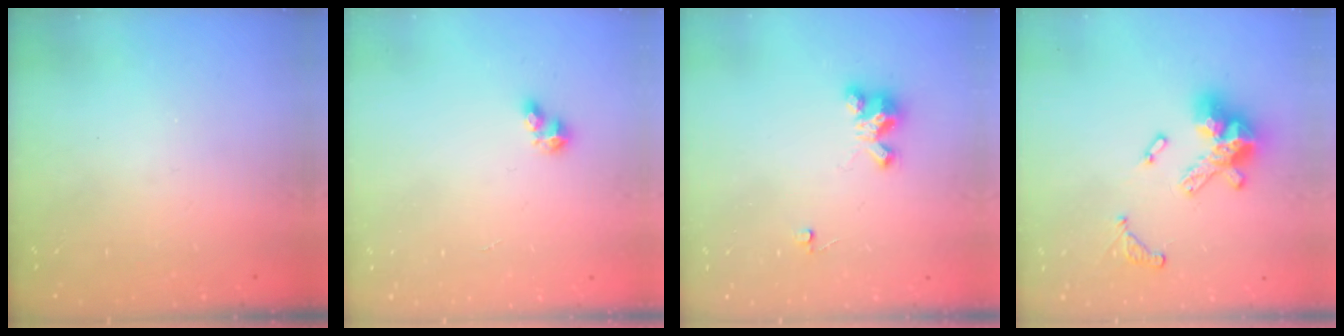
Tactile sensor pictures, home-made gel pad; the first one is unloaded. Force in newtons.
{"total": 4.4, "press": 4.4, "slide": 0.6}
{"total": 3.6, "press": 3.6, "slide": 0.3}
{"total": 14.4, "press": 14.3, "slide": 1.2}